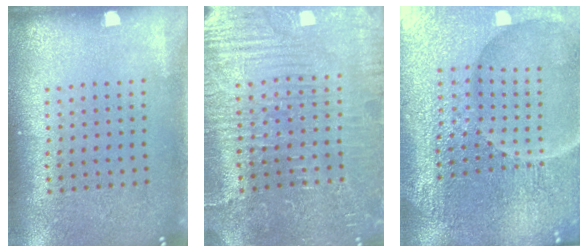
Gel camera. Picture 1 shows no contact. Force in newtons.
{"total": 4.4, "press": 4.2, "slide": 1.2}
{"total": 6.3, "press": 5.7, "slide": 2.7}